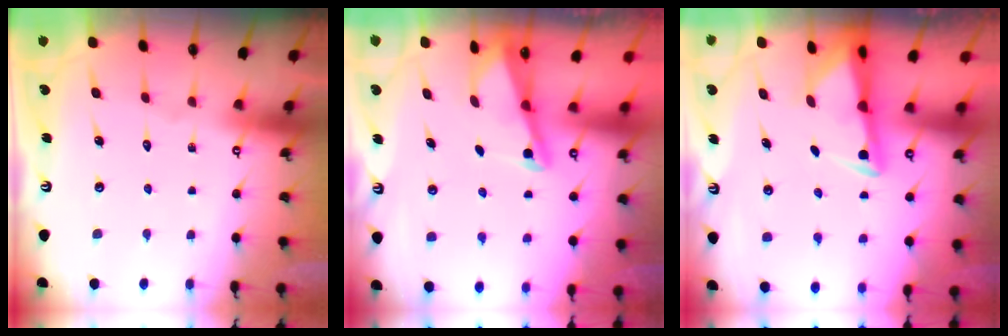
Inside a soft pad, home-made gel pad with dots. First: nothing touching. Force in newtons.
{"total": 2.2, "press": 2.2, "slide": 0.3}
{"total": 3.0, "press": 2.9, "slide": 0.7}